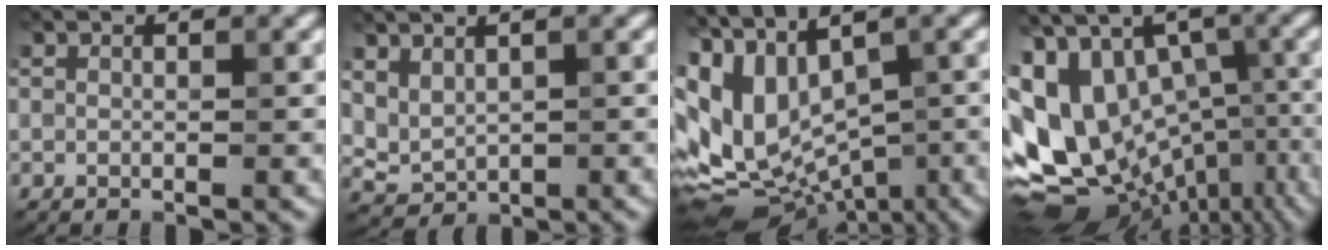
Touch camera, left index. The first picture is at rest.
{"total": 2.2, "force": [1.2, 1.4, 1.3], "torque": [-0.028, -0.005, 0.031]}
{"total": 10.9, "force": [-0.8, 6.4, 8.8], "torque": [-0.162, 0.003, 0.014]}
{"total": 14.9, "force": [-1.7, 10.3, 10.7], "torque": [-0.198, 0.000, 0.016]}